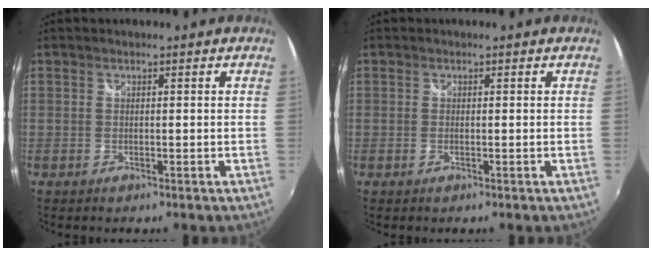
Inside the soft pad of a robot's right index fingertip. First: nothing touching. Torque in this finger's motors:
{"motor_torque": [-0.14, 0.05, -0.03, -0.01]}